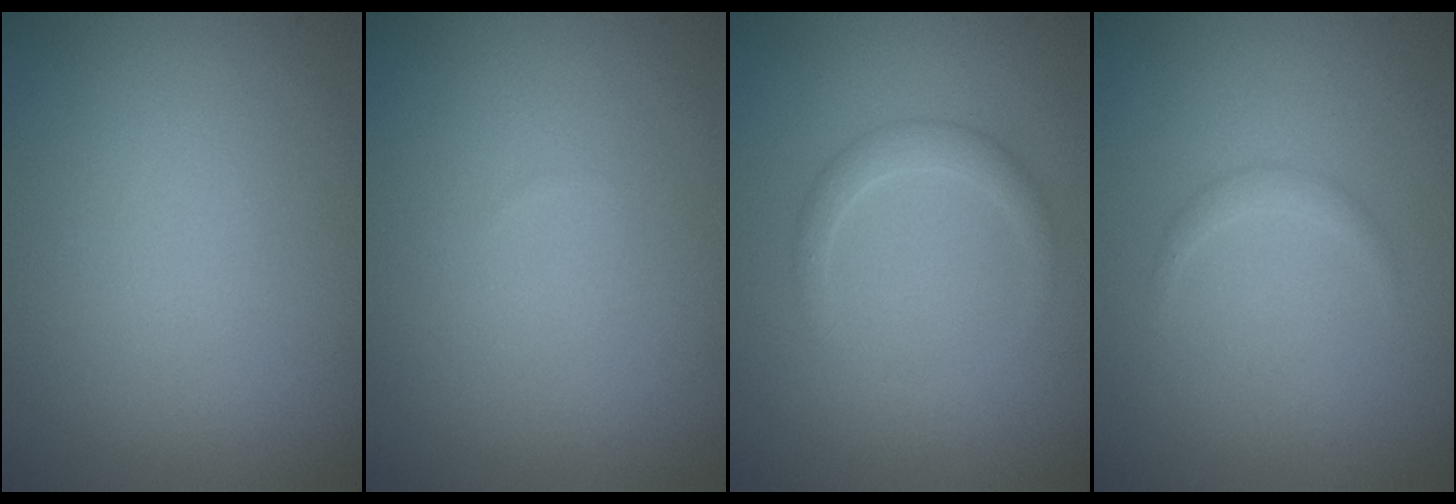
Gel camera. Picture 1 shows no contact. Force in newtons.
{"total": 0.0}
{"total": 1.7, "press": 1.7, "slide": 0.0}
{"total": 0.8, "press": 0.8, "slide": 0.1}